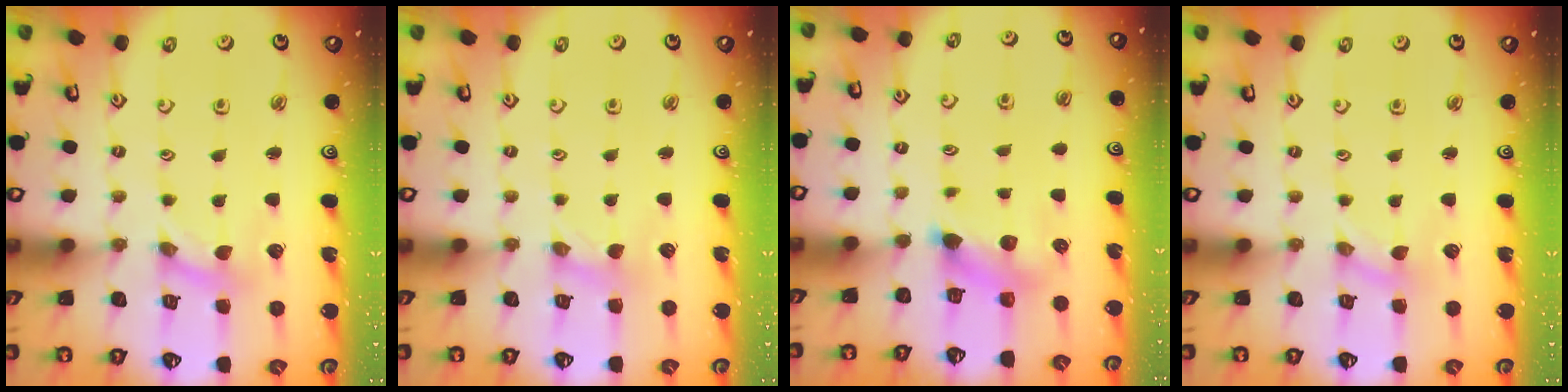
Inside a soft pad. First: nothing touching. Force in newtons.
{"total": 1.7, "press": 1.7, "slide": 0.3}
{"total": 6.7, "press": 6.7, "slide": 0.6}
{"total": 0.0}